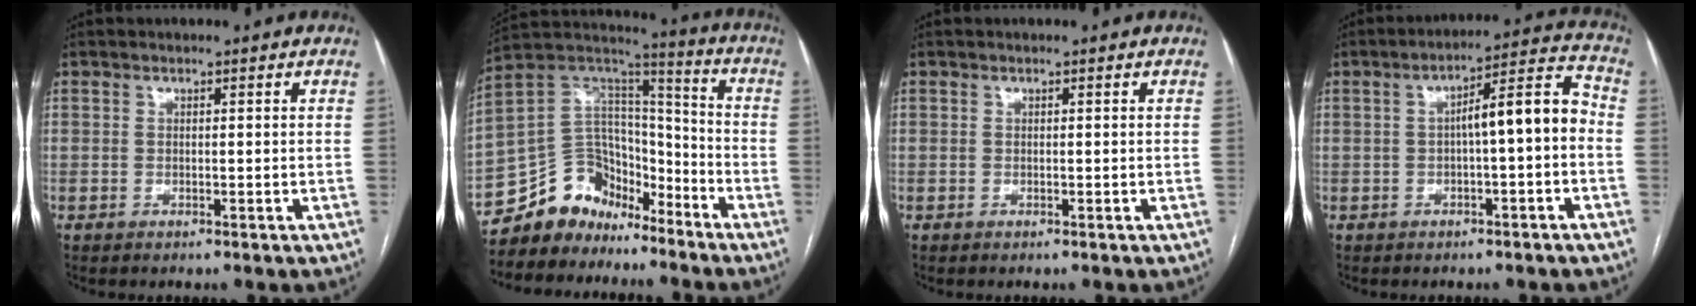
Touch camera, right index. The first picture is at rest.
{"total": 12.6, "force": [-10.1, 7.2, 1.8], "torque": [-0.030, 0.091, -0.183]}
{"total": 0.0}
{"total": 8.6, "force": [-0.7, 1.4, 8.4], "torque": [-0.119, 0.036, -0.010]}